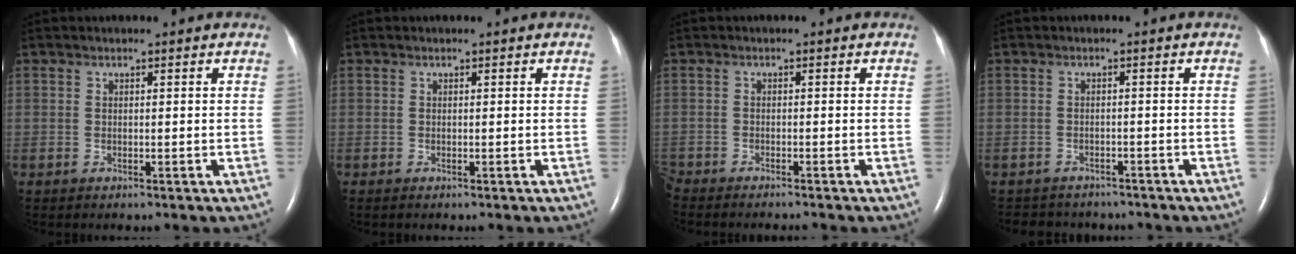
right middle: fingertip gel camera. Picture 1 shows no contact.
{"total": 0.0}
{"total": 4.0, "force": [-3.9, 0.0, 0.9], "torque": [-0.007, -0.012, -0.064]}
{"total": 5.9, "force": [-5.4, 2.3, 0.5], "torque": [-0.010, 0.000, -0.066]}